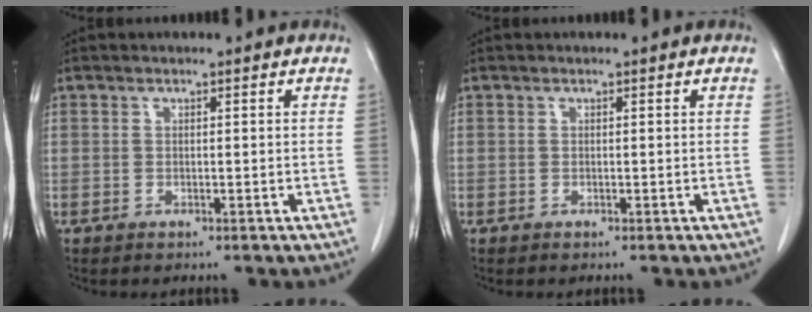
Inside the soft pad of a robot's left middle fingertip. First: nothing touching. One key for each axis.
{"total": 0.0}